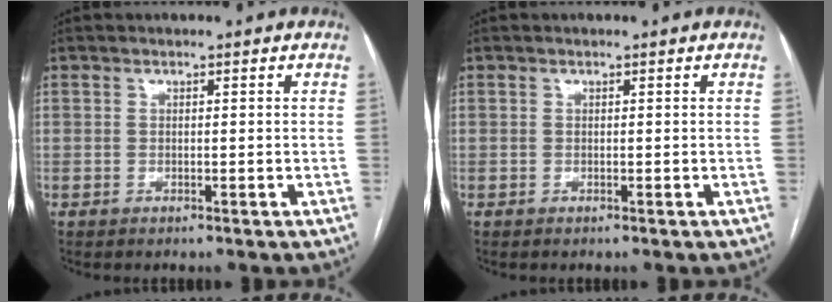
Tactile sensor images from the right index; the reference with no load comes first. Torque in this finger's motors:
{"motor_torque": [0.00, 0.00, 0.00, 0.01]}